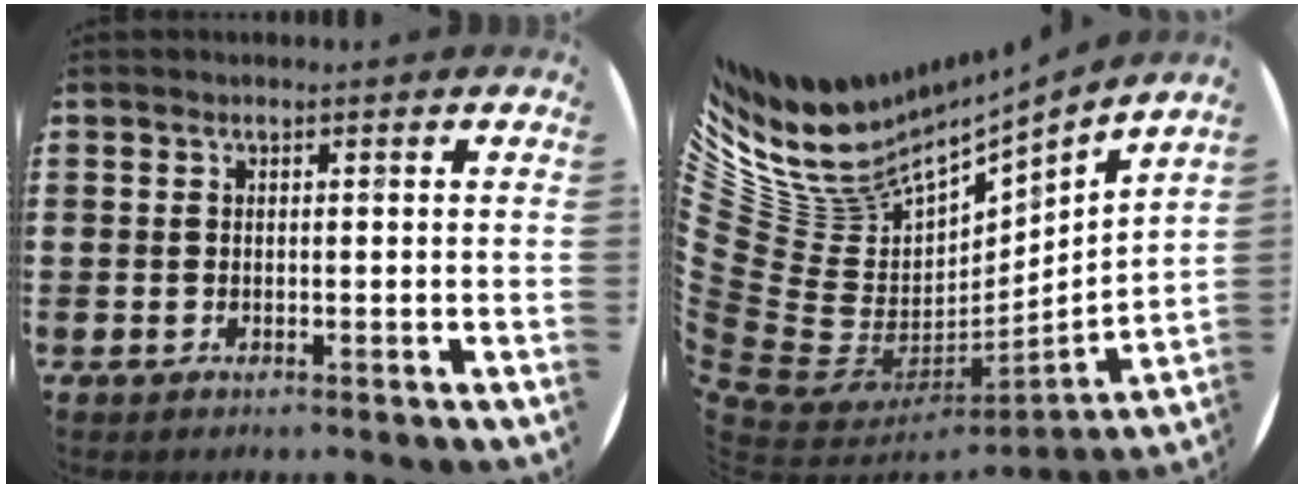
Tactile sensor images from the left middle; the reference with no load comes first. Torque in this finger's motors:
{"motor_torque": [0.14, -2.00, 0.28, 0.07]}